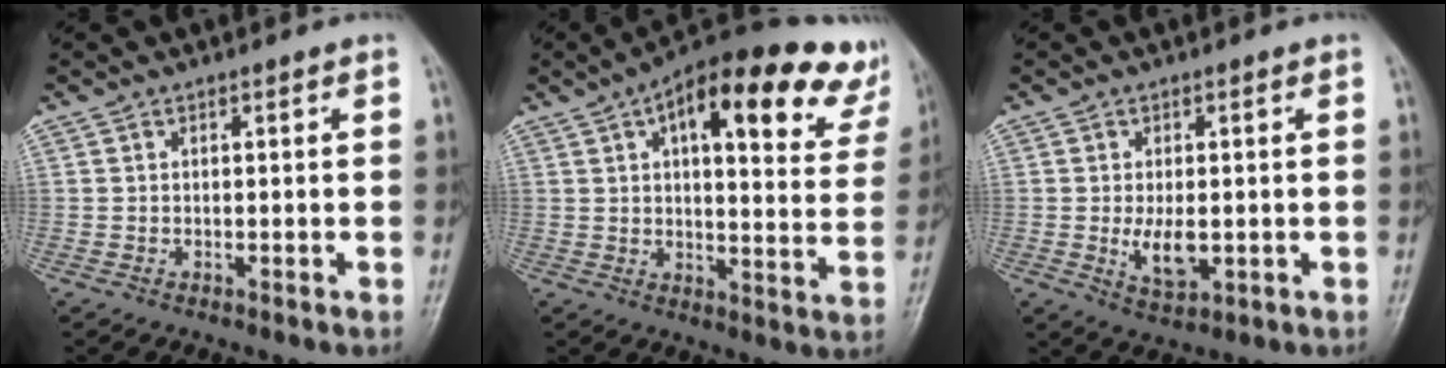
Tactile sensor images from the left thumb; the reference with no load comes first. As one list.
[{"total": 23.9, "force": [13.1, 9.1, 17.8], "torque": [-0.212, -0.010, 0.165]}, {"total": 5.5, "force": [-0.6, 2.9, 4.7], "torque": [-0.077, -0.012, -0.003]}]